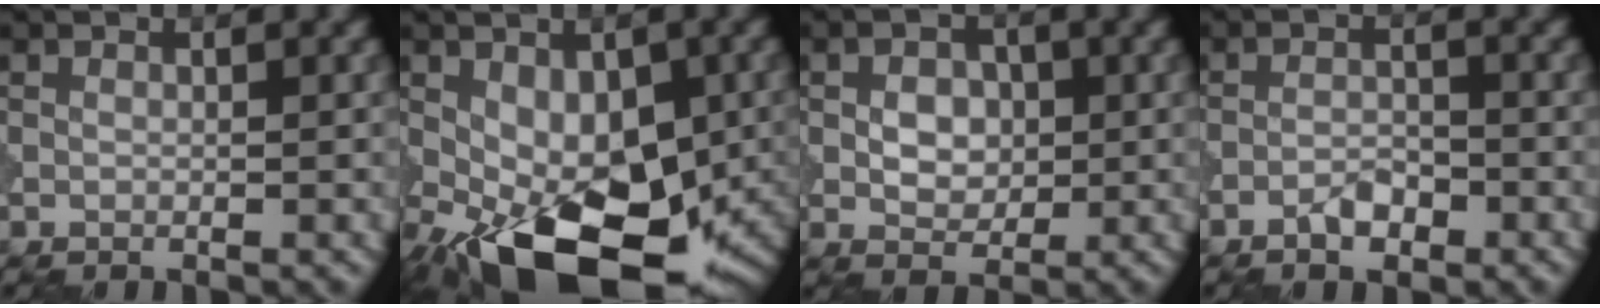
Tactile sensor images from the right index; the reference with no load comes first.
{"total": 13.7, "force": [-4.9, 7.3, 10.5], "torque": [-0.164, -0.025, -0.071]}
{"total": 3.3, "force": [0.0, 2.4, 2.2], "torque": [-0.038, 0.001, -0.003]}
{"total": 2.2, "force": [-1.5, 0.9, 1.3], "torque": [-0.018, 0.005, -0.030]}